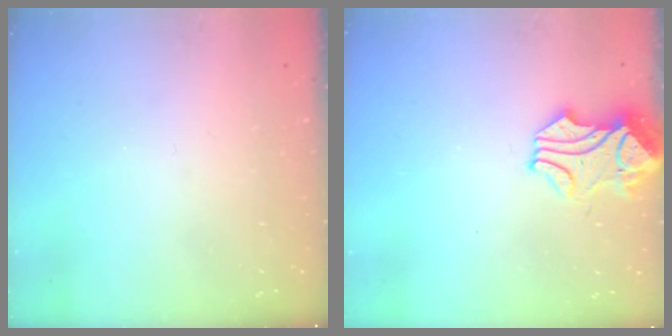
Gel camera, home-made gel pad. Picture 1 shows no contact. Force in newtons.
{"total": 1.0, "press": 0.6, "slide": 0.8}